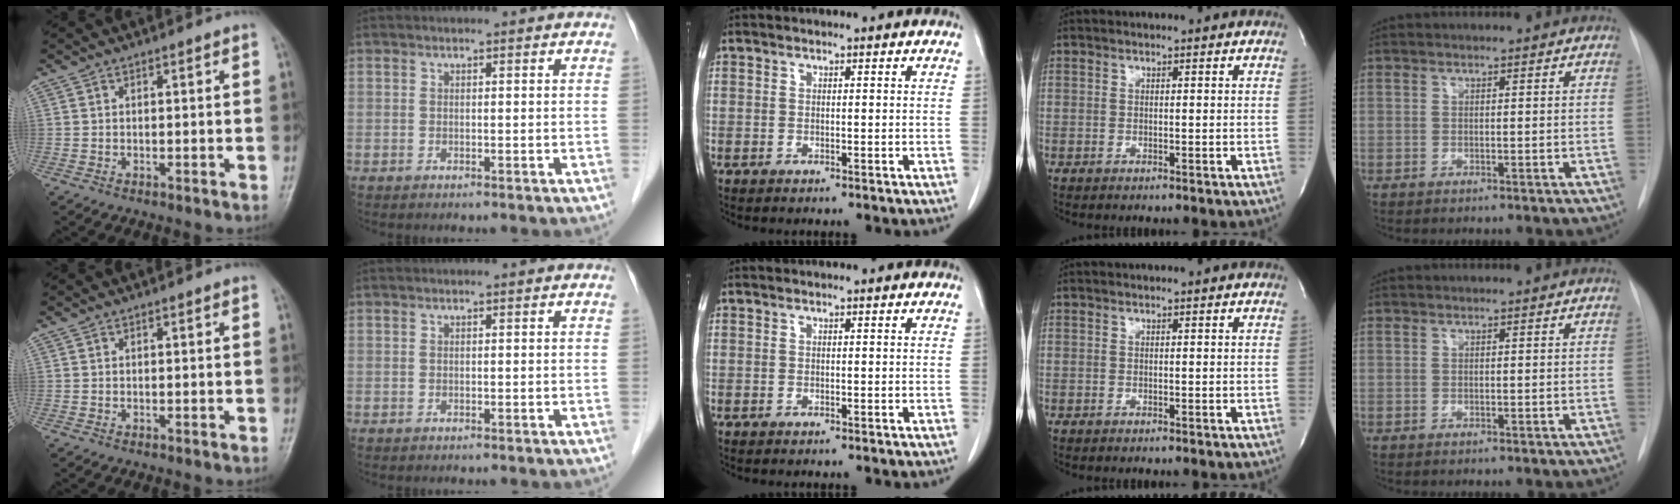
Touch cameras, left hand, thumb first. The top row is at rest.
{}